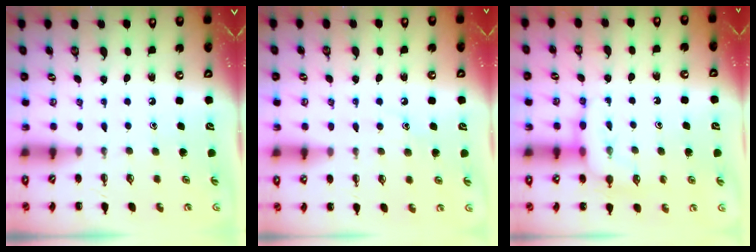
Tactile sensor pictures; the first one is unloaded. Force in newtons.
{"total": 7.3, "press": 7.2, "slide": 1.6}
{"total": 9.7, "press": 9.7, "slide": 0.8}